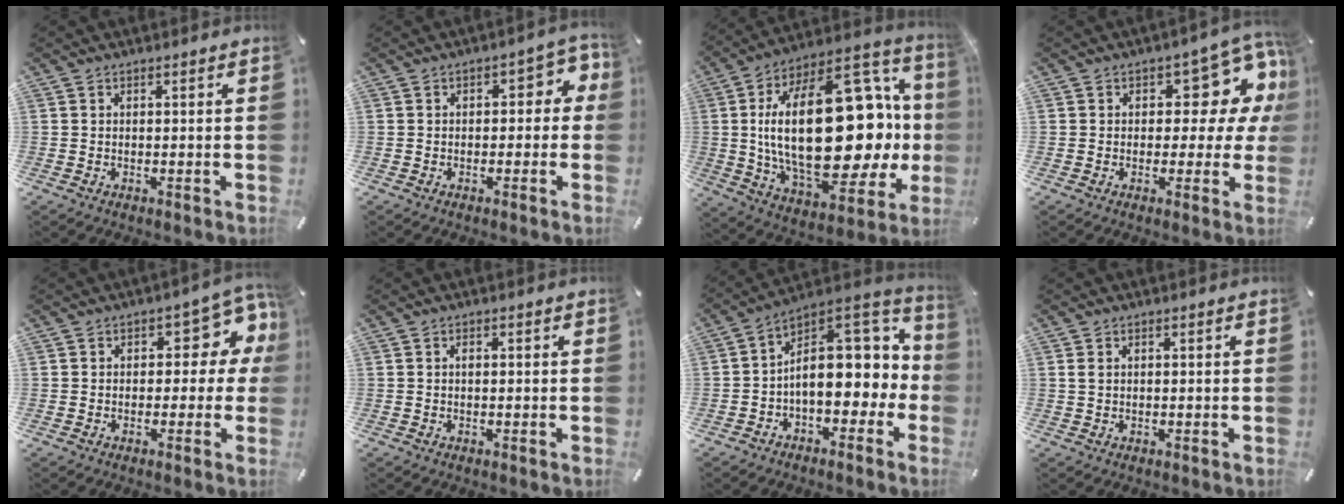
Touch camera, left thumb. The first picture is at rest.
{"total": 5.4, "force": [0.2, 3.4, 4.1], "torque": [-0.049, 0.007, -0.007]}
{"total": 40.1, "force": [2.3, 19.7, 34.8], "torque": [-0.640, -0.039, 0.048]}
{"total": 11.4, "force": [5.5, 6.2, 7.9], "torque": [-0.079, -0.055, 0.092]}
{"total": 9.6, "force": [3.5, 5.5, 7.0], "torque": [-0.072, -0.027, 0.056]}
{"total": 0.7, "force": [0.1, 0.5, 0.6], "torque": [-0.012, 0.002, 0.000]}
{"total": 15.7, "force": [1.0, 10.6, 11.6], "torque": [-0.149, -0.021, 0.021]}
{"total": 1.4, "force": [0.3, 0.9, 1.0], "torque": [-0.021, 0.004, 0.005]}